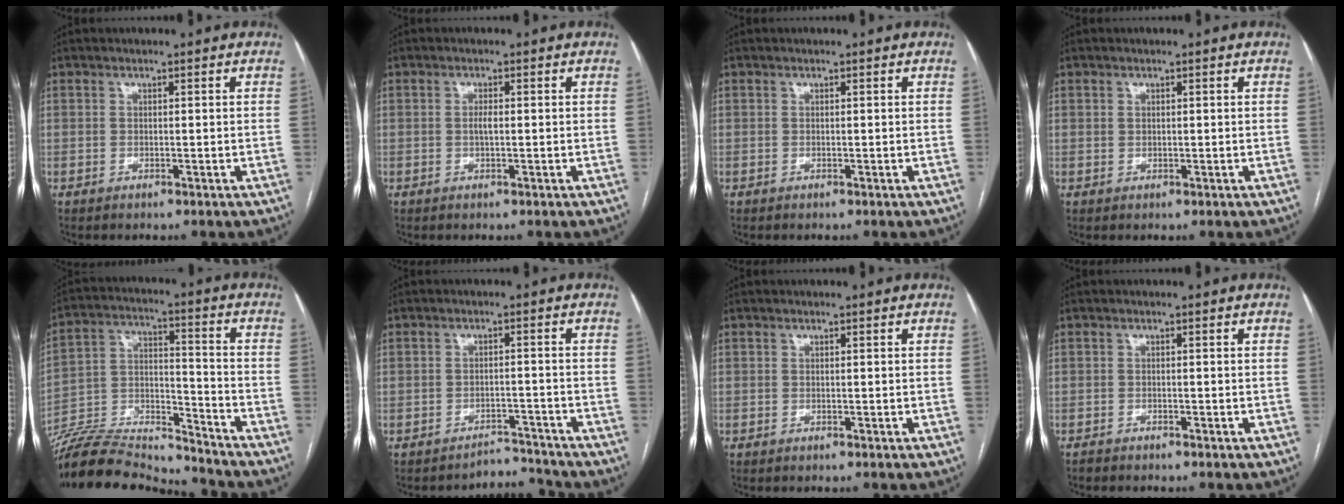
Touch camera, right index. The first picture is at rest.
{"total": 1.4, "force": [-0.1, 0.3, 1.3], "torque": [-0.028, 0.001, -0.001]}
{"total": 0.0}
{"total": 0.5, "force": [0.2, 0.5, 0.2], "torque": [0.000, 0.001, 0.002]}
{"total": 17.6, "force": [-17.1, 0.8, 4.2], "torque": [-0.080, 0.024, -0.301]}
{"total": 3.6, "force": [-3.3, 0.0, -1.4], "torque": [0.031, 0.008, -0.046]}
{"total": 0.0}
{"total": 1.0, "force": [-0.9, 0.1, 0.2], "torque": [-0.007, -0.001, -0.017]}